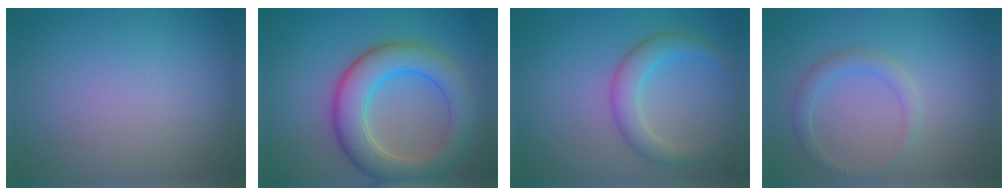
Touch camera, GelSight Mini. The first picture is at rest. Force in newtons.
{"total": 7.0, "press": 7.0, "slide": 0.6}
{"total": 3.2, "press": 3.2, "slide": 0.1}
{"total": 1.7, "press": 1.7, "slide": 0.2}